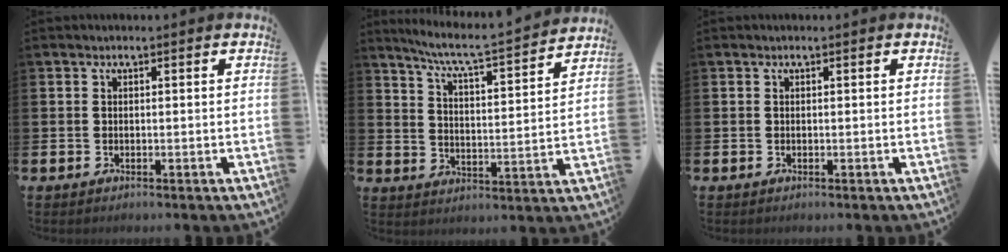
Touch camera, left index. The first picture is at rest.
{"total": 6.6, "force": [6.1, 0.3, 2.7], "torque": [-0.081, -0.045, 0.098]}
{"total": 0.0}